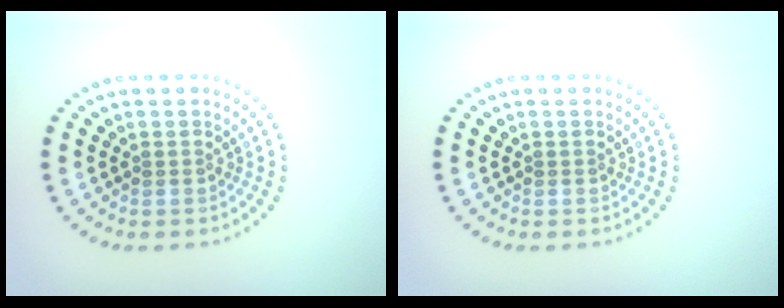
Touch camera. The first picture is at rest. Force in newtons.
{"total": 0.0}